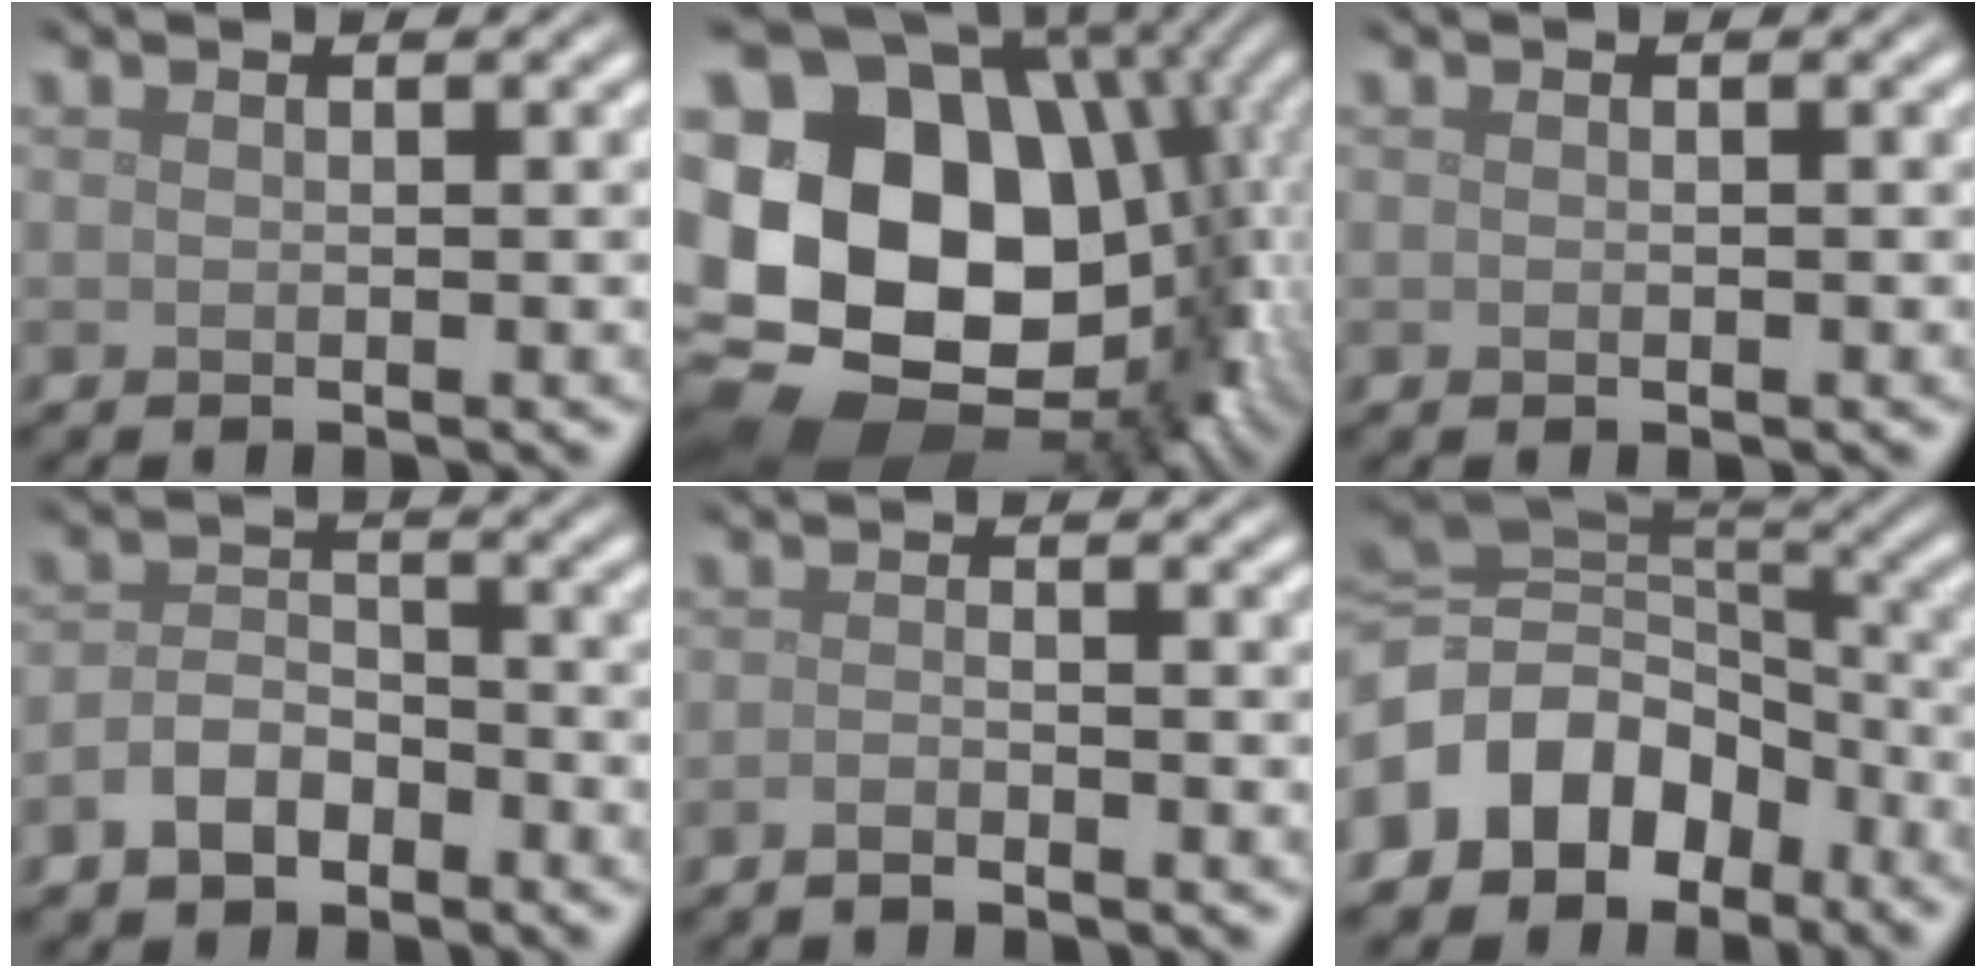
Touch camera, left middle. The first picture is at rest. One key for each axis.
{"total": 21.2, "fx": -0.2, "fy": 16.8, "fz": 13.0, "tx": -0.240, "ty": -0.007, "tz": 0.009}
{"total": 0.0}
{"total": 3.3, "fx": -2.1, "fy": 2.0, "fz": 1.7, "tx": -0.031, "ty": 0.007, "tz": -0.046}
{"total": 1.3, "fx": -1.0, "fy": 0.3, "fz": 0.7, "tx": -0.016, "ty": 0.001, "tz": -0.021}
{"total": 10.7, "fx": -5.1, "fy": 8.0, "fz": 4.8, "tx": -0.097, "ty": 0.007, "tz": -0.103}